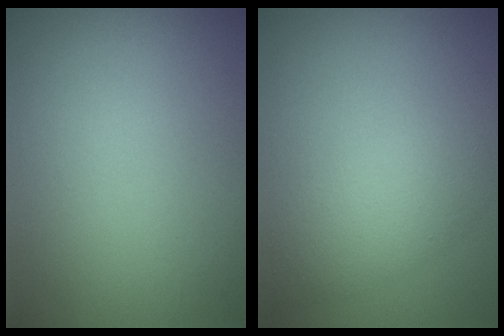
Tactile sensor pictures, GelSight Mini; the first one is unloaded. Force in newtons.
{"total": 3.3, "press": 3.3, "slide": 0.1}